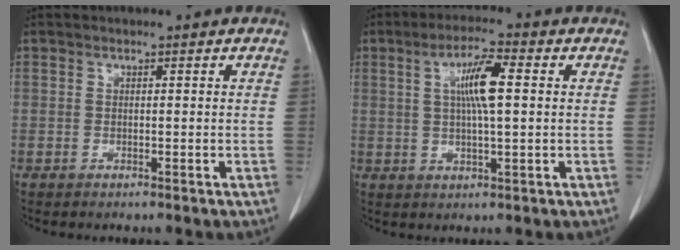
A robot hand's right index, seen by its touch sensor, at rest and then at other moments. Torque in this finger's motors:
{"motor_torque": [0.43, 0.01, 0.29, 0.07]}